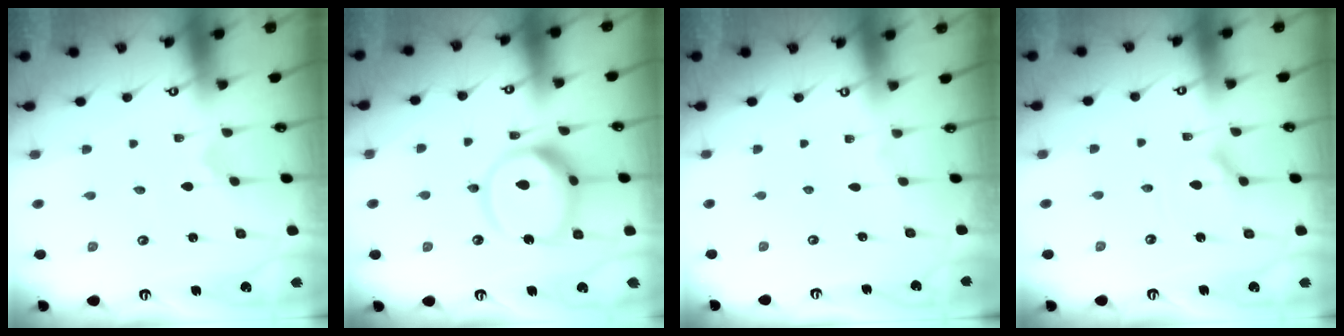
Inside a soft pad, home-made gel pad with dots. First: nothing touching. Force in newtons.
{"total": 16.5, "press": 16.4, "slide": 1.8}
{"total": 0.0}
{"total": 7.0, "press": 7.0, "slide": 0.7}